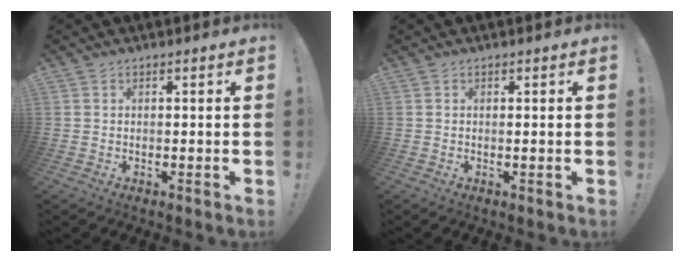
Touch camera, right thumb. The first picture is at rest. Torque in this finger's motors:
{"motor_torque": [0.00, -0.15, -0.07, 0.00, -0.01]}